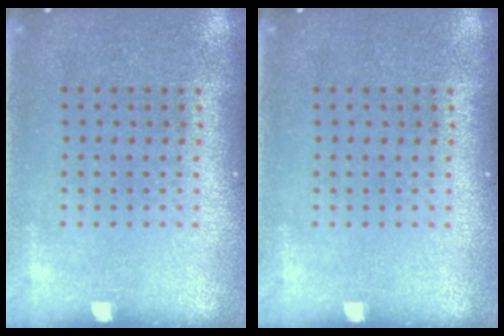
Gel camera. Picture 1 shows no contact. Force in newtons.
{"total": 0.0}